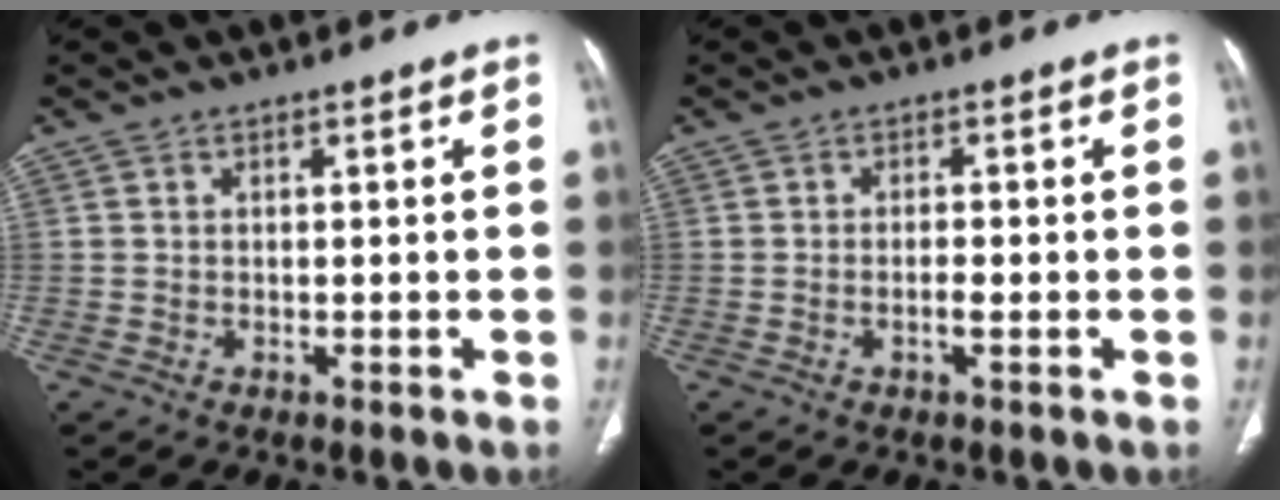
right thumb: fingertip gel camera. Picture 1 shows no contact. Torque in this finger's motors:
{"motor_torque": [-0.01, -0.22, -0.34, 0.04, 0.01]}